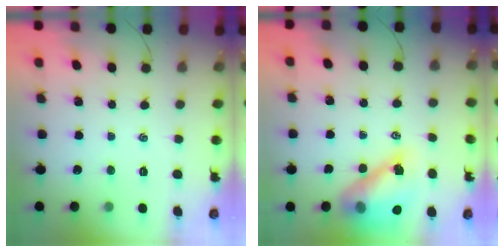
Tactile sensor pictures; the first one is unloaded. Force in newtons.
{"total": 12.5, "press": 12.1, "slide": 3.2}